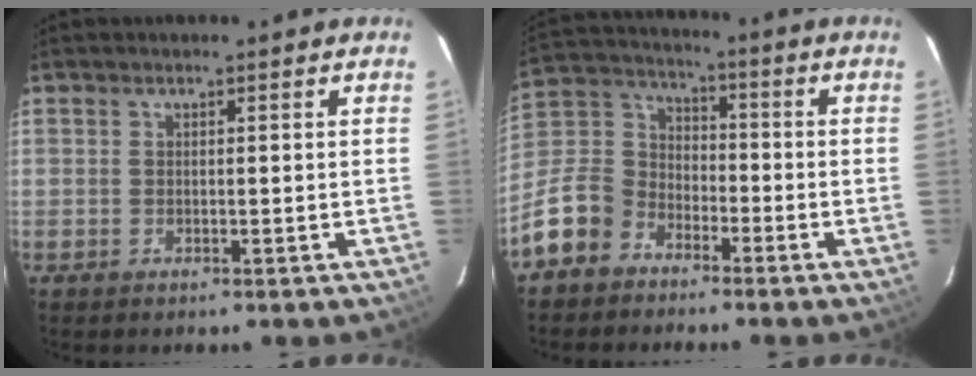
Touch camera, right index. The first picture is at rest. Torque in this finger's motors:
{"motor_torque": [0.34, -0.35, -0.56, -0.21]}